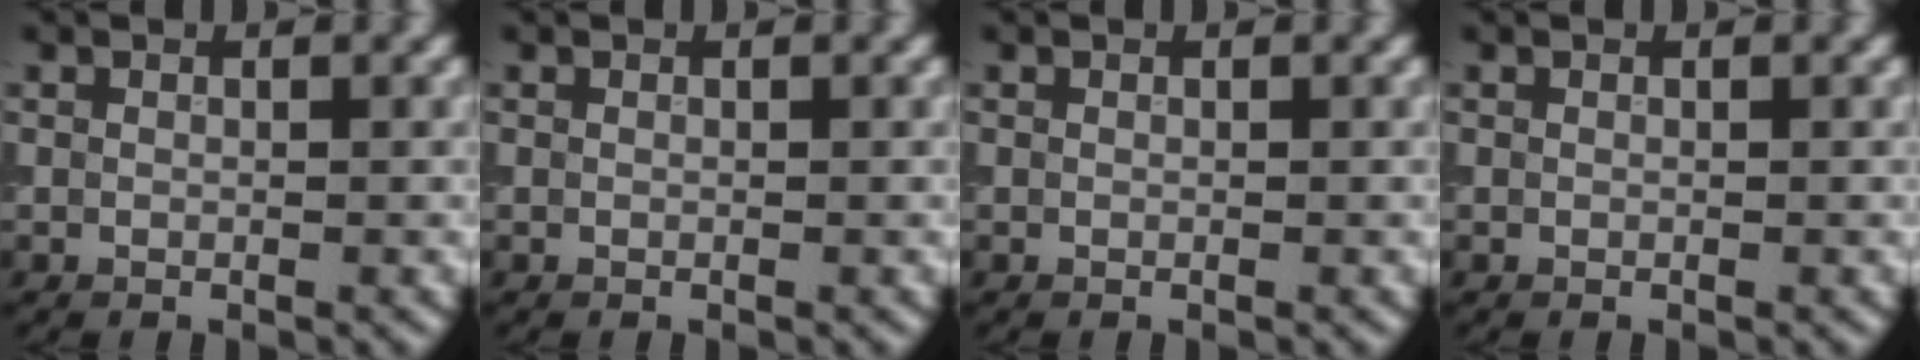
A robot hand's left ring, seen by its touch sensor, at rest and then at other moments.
{"total": 0.0}
{"total": 0.0}
{"total": 0.0}